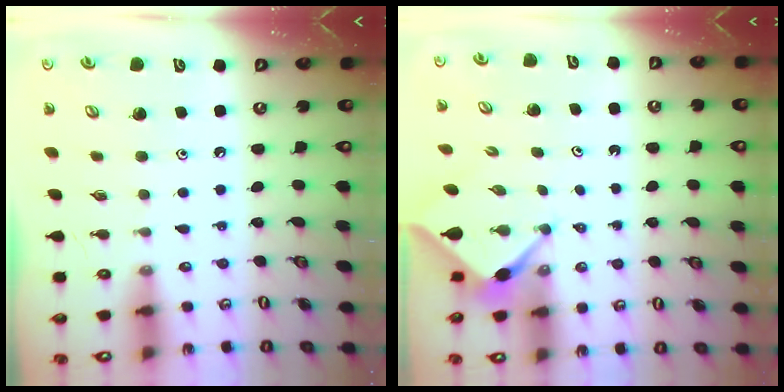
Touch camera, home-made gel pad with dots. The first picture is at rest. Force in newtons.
{"total": 3.3, "press": 3.3, "slide": 0.3}